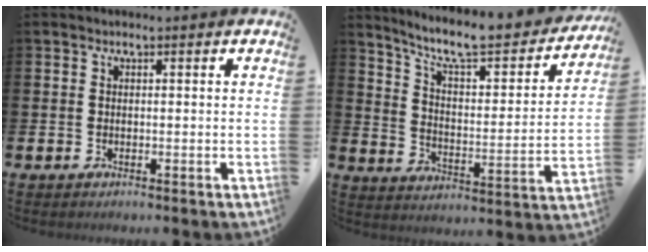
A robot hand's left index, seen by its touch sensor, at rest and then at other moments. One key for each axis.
{"total": 9.1, "fx": 8.0, "fy": 1.9, "fz": 3.9, "tx": -0.097, "ty": -0.060, "tz": 0.132}